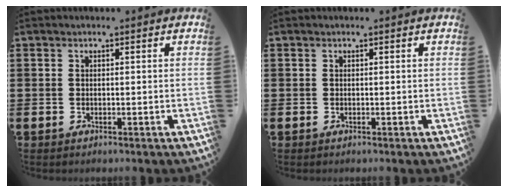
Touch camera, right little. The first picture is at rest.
{"total": 0.0}